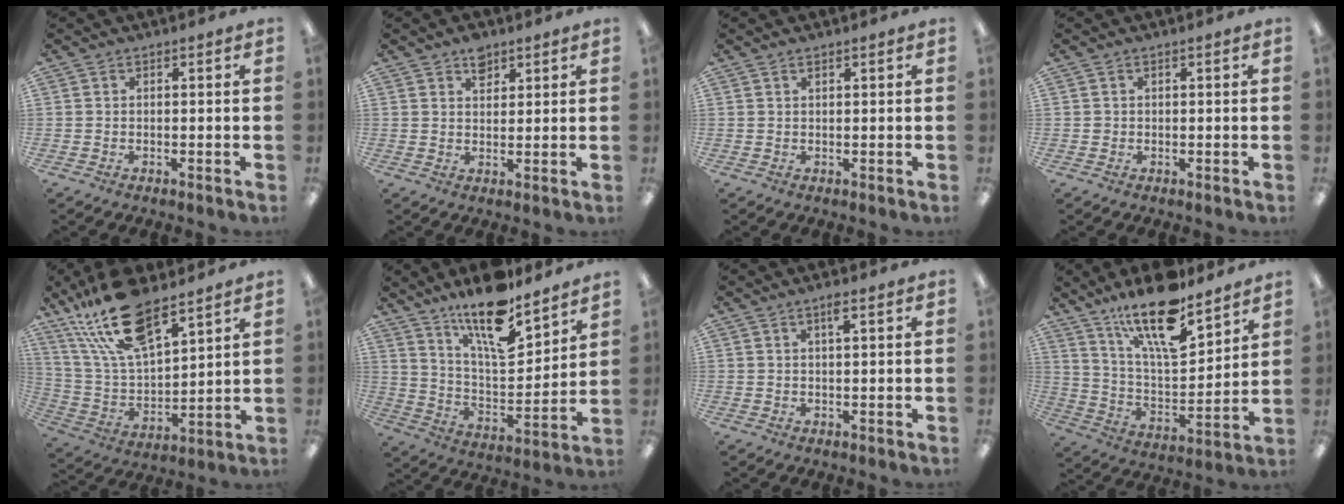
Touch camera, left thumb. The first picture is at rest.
{"total": 4.1, "force": [2.8, 2.4, 1.7], "torque": [-0.016, -0.010, 0.048]}
{"total": 0.8, "force": [0.6, 0.2, 0.4], "torque": [-0.009, 0.002, 0.010]}
{"total": 0.7, "force": [0.0, 0.7, 0.2], "torque": [-0.005, 0.005, -0.001]}
{"total": 20.0, "force": [14.2, 7.5, 12.0], "torque": [-0.246, -0.067, 0.251]}
{"total": 17.1, "force": [13.3, 4.8, 9.6], "torque": [-0.165, -0.091, 0.225]}
{"total": 2.2, "force": [1.3, 0.2, 1.8], "torque": [-0.031, -0.001, 0.020]}
{"total": 20.3, "force": [14.6, 6.6, 12.6], "torque": [-0.215, -0.088, 0.247]}